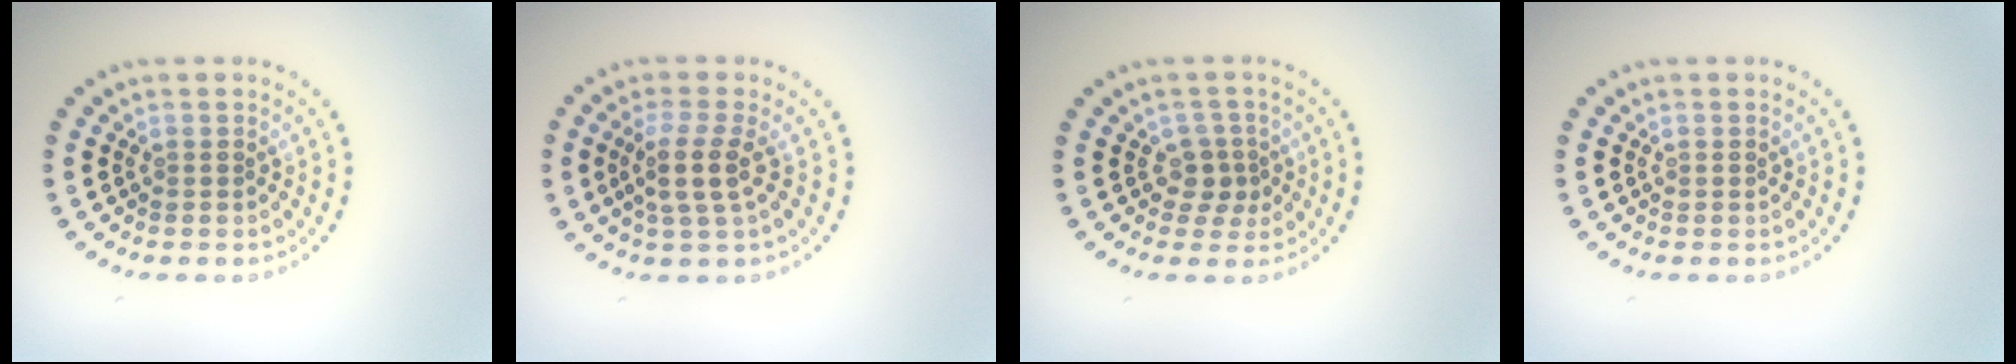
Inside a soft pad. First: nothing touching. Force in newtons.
{"total": 2.9, "press": 2.3, "slide": 1.7}
{"total": 2.1, "press": 1.7, "slide": 1.2}
{"total": 0.0}